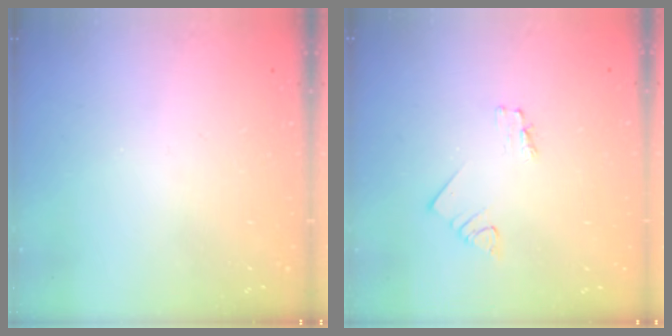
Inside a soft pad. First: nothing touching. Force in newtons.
{"total": 1.2, "press": 1.2, "slide": 0.0}